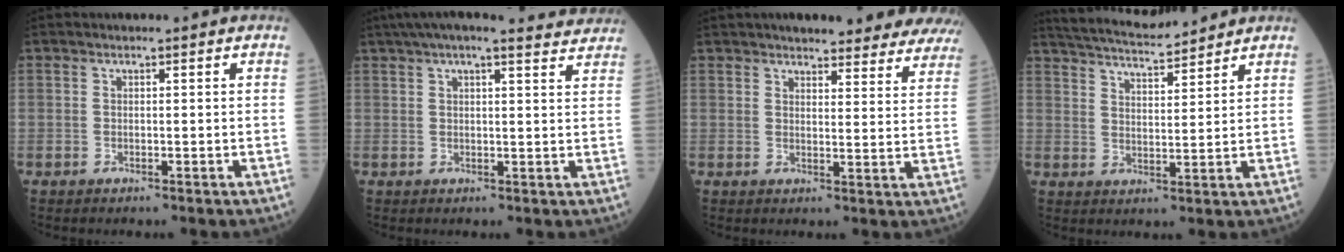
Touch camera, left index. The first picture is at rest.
{"total": 14.6, "force": [13.2, 1.8, 6.2], "torque": [-0.094, 0.035, 0.164]}
{"total": 19.6, "force": [17.9, 3.8, 7.0], "torque": [-0.070, -0.018, 0.200]}
{"total": 11.6, "force": [10.9, 1.2, 4.0], "torque": [-0.083, 0.015, 0.182]}